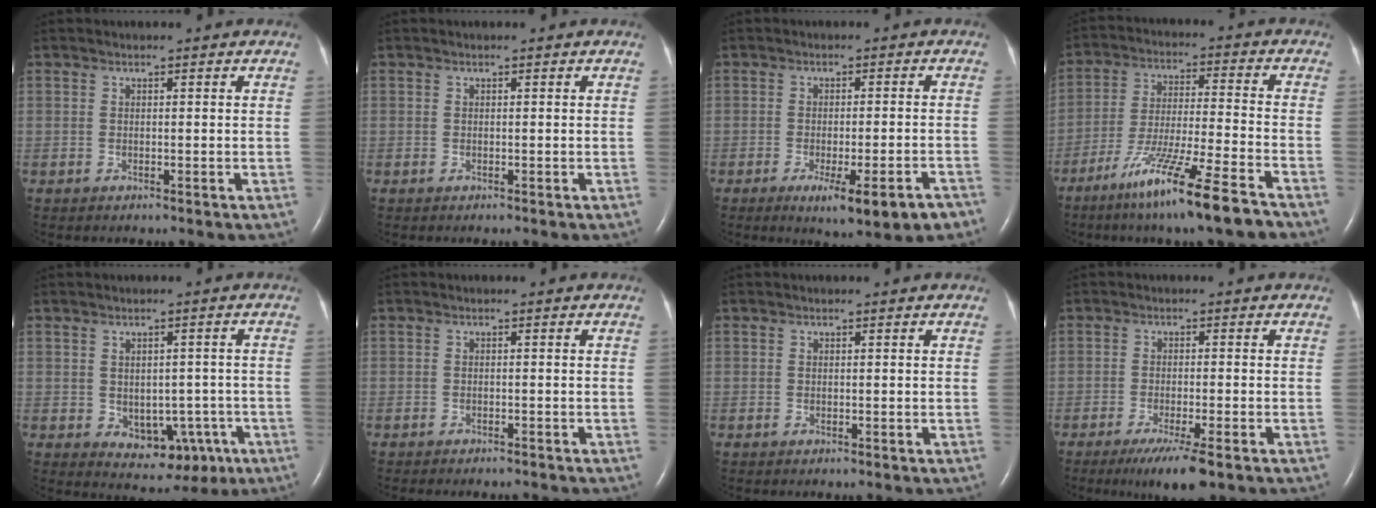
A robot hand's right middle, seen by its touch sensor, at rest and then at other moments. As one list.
[{"total": 0.0}, {"total": 9.2, "force": [-5.8, 1.4, 7.0], "torque": [-0.088, -0.015, -0.074]}, {"total": 14.5, "force": [-9.8, -0.4, 10.7], "torque": [-0.205, -0.046, -0.175]}, {"total": 7.1, "force": [-2.1, 4.7, 5.0], "torque": [-0.058, 0.010, -0.009]}, {"total": 4.6, "force": [-4.2, 0.8, 1.6], "torque": [-0.017, -0.006, -0.053]}, {"total": 0.0}, {"total": 6.1, "force": [-3.9, 0.3, 4.7], "torque": [-0.081, -0.017, -0.064]}]